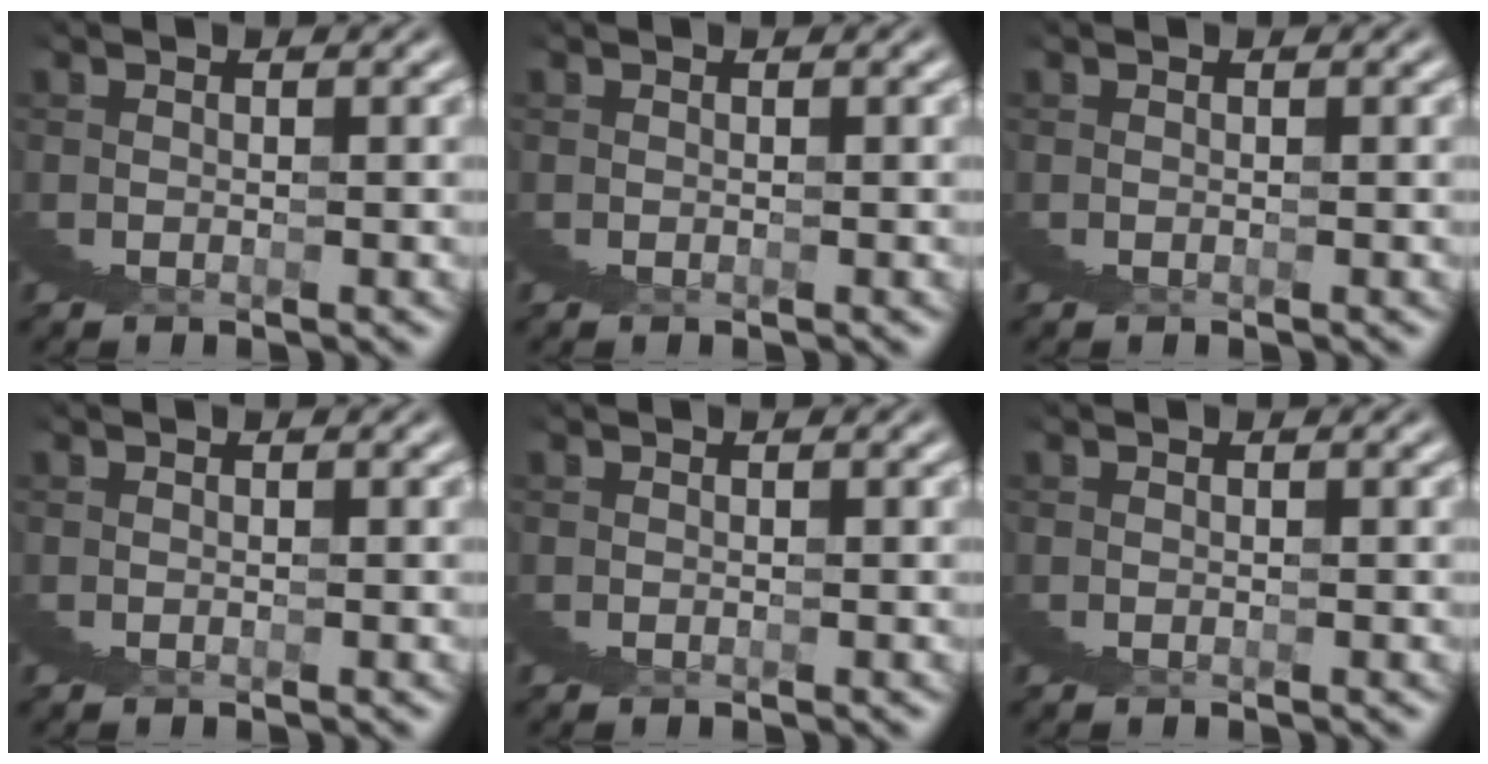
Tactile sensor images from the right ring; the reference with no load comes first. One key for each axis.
{"total": 0.0}
{"total": 0.0}
{"total": 0.0}
{"total": 0.0}
{"total": 0.0}